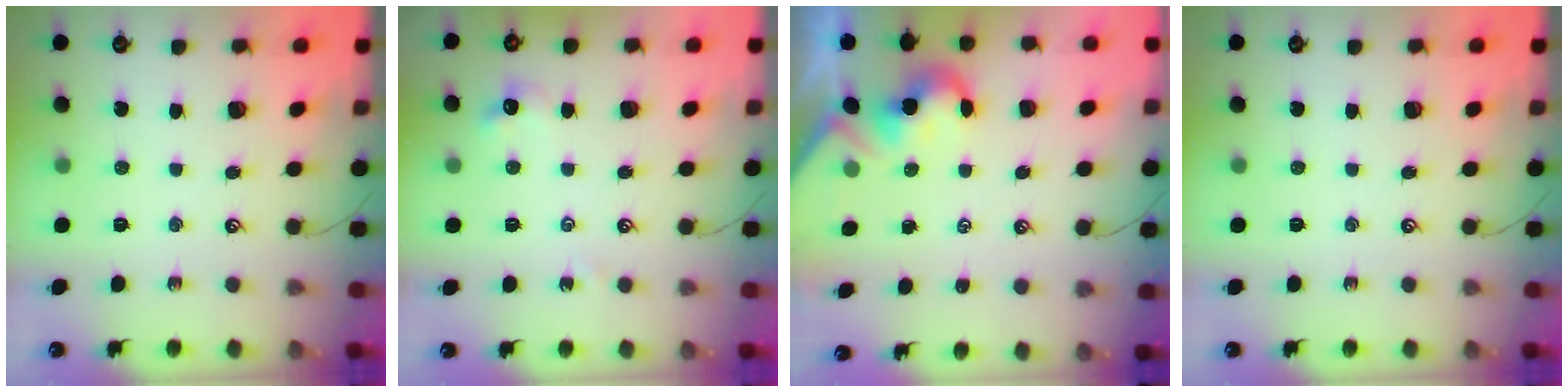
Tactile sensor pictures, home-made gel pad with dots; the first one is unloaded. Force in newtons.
{"total": 5.8, "press": 5.8, "slide": 0.8}
{"total": 2.0, "press": 1.9, "slide": 0.5}
{"total": 0.0}